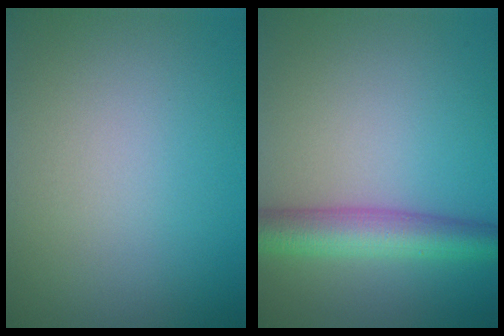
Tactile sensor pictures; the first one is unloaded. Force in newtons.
{"total": 5.1, "press": 5.1, "slide": 0.1}